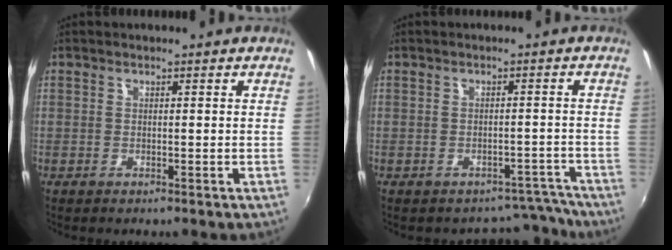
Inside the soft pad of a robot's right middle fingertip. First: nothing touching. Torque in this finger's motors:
{"motor_torque": [0.15, -1.03, -0.49, -0.06]}